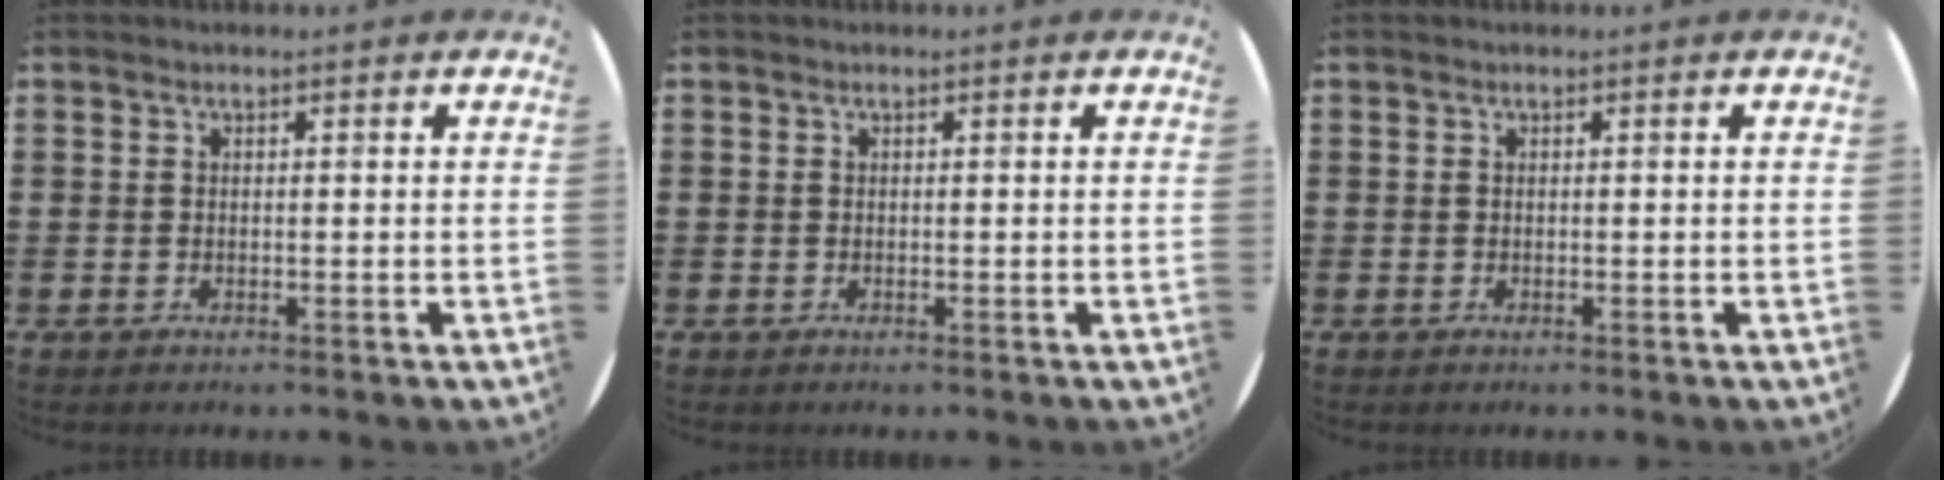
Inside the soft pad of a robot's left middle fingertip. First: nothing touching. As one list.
[{"total": 0.0}, {"total": 0.0}]